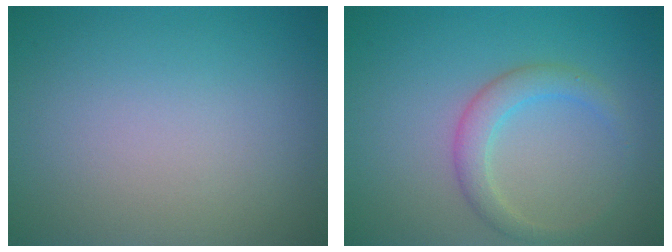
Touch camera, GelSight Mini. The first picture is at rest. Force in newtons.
{"total": 2.5, "press": 2.5, "slide": 0.1}